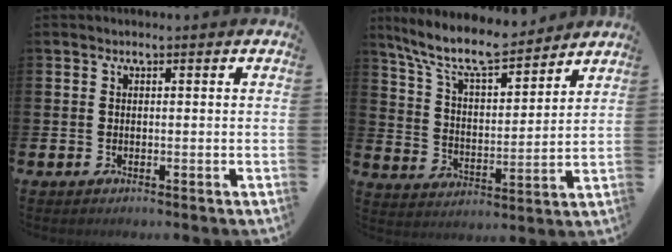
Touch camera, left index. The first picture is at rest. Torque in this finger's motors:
{"motor_torque": [0.51, -0.62, 0.15, 0.12]}